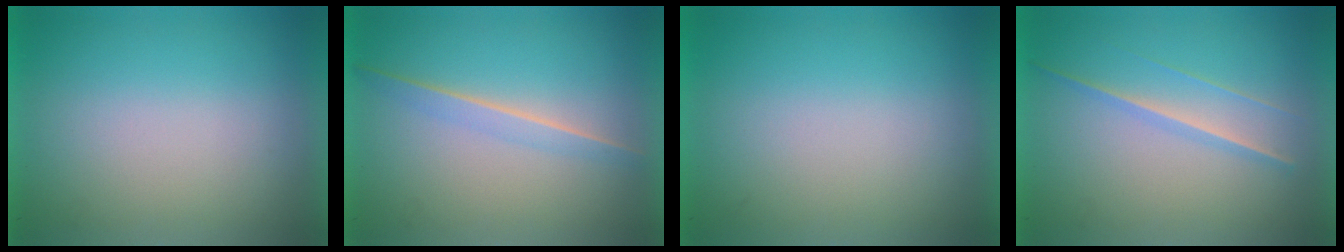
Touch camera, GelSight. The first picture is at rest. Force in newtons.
{"total": 1.4}
{"total": 0.0}
{"total": 1.3}